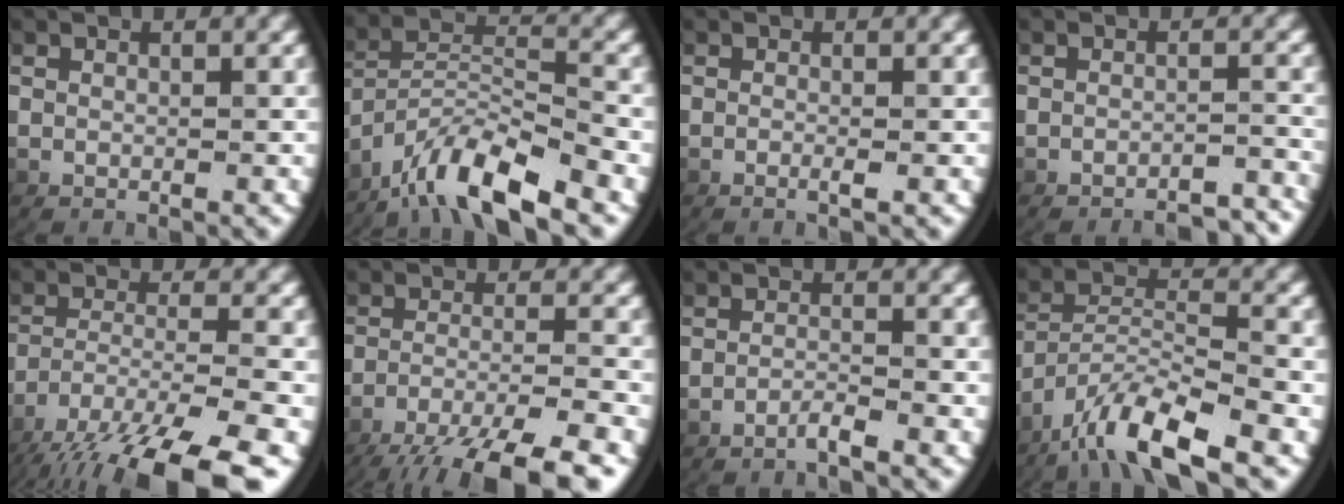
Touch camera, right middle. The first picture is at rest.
{"total": 7.9, "force": [-4.6, 4.3, 4.9], "torque": [-0.107, -0.023, -0.069]}
{"total": 1.0, "force": [-0.6, 0.2, 0.8], "torque": [-0.021, 0.000, -0.012]}
{"total": 4.7, "force": [-4.5, 0.4, 1.0], "torque": [-0.010, -0.007, -0.069]}
{"total": 8.0, "force": [-3.9, 2.7, 6.4], "torque": [-0.126, -0.033, -0.035]}
{"total": 7.9, "force": [-5.1, 2.0, 5.6], "torque": [-0.094, -0.025, -0.062]}
{"total": 1.7, "force": [-1.5, 0.0, 0.8], "torque": [-0.022, 0.001, -0.029]}
{"total": 6.8, "force": [-3.5, 3.4, 4.7], "torque": [-0.106, -0.018, -0.053]}